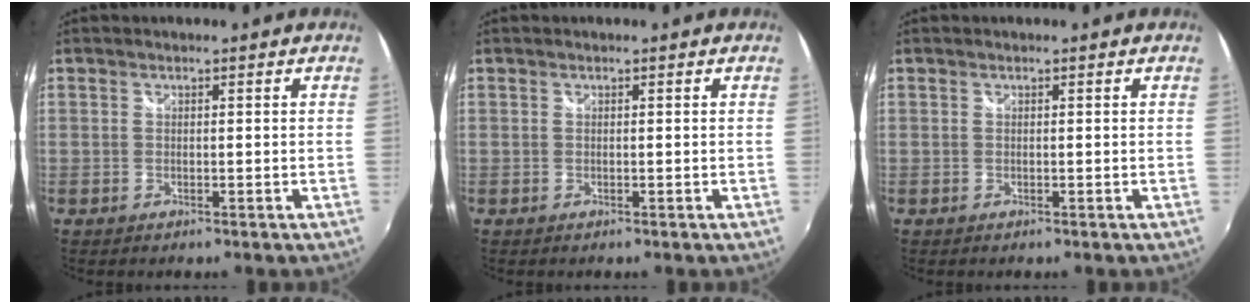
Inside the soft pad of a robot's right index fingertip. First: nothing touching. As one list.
[{"total": 0.0}, {"total": 0.0}]